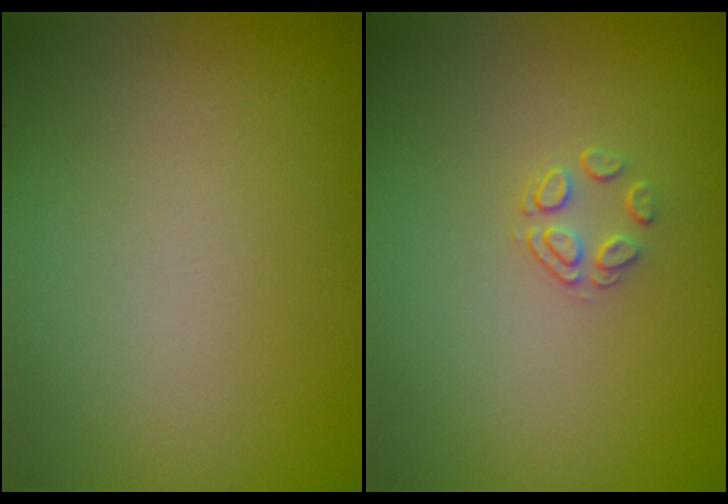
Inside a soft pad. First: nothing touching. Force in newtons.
{"total": 1.5, "press": 0.8, "slide": 1.3}